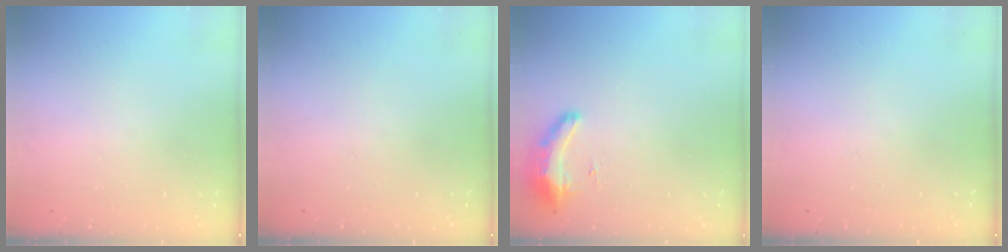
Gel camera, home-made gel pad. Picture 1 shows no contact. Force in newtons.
{"total": 0.0}
{"total": 16.1, "press": 10.6, "slide": 12.1}
{"total": 0.0}